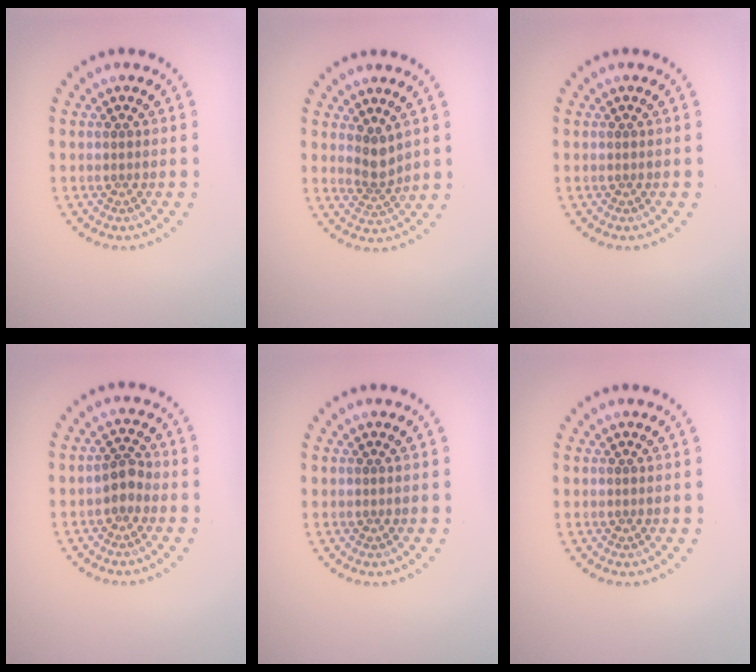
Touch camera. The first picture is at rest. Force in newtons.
{"total": 2.3, "press": 1.9, "slide": 1.4}
{"total": 0.0}
{"total": 1.7, "press": 1.6, "slide": 0.6}
{"total": 0.0}
{"total": 0.0}